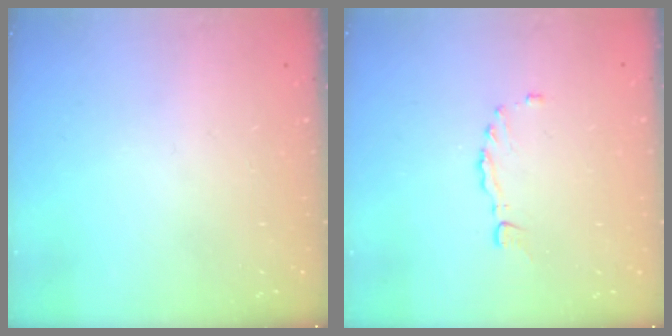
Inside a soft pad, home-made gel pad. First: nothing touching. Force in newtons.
{"total": 1.5, "press": 1.4, "slide": 0.4}